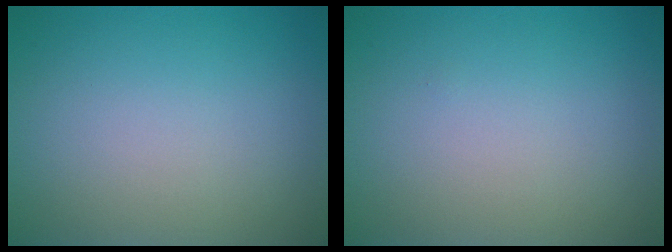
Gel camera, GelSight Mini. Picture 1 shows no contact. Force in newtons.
{"total": 0.0}